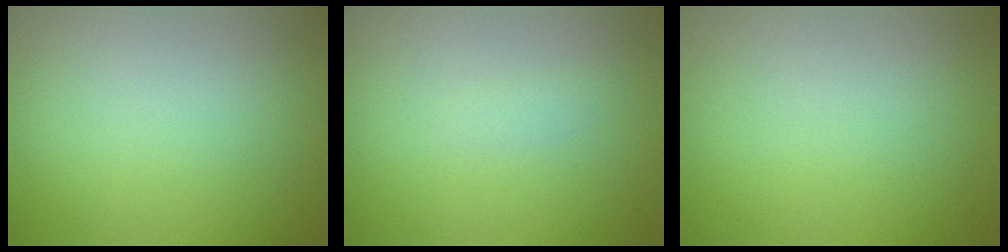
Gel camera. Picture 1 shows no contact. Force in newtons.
{"total": 0.5, "press": 0.5, "slide": 0.0}
{"total": 0.0}